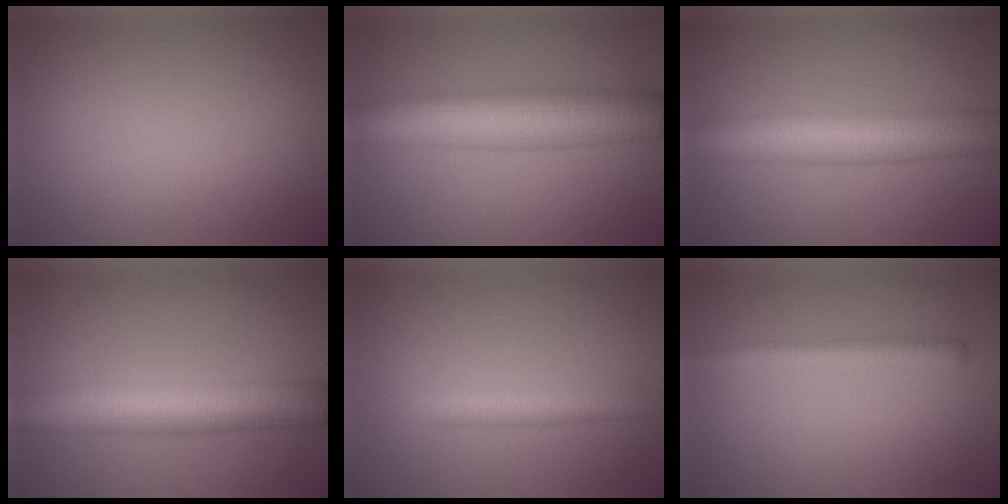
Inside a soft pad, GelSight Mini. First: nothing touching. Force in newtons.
{"total": 10.2, "press": 10.2, "slide": 0.1}
{"total": 8.9, "press": 8.9, "slide": 0.3}
{"total": 9.4, "press": 9.3, "slide": 0.2}
{"total": 3.5, "press": 3.5, "slide": 0.1}
{"total": 2.6, "press": 2.6, "slide": 0.1}